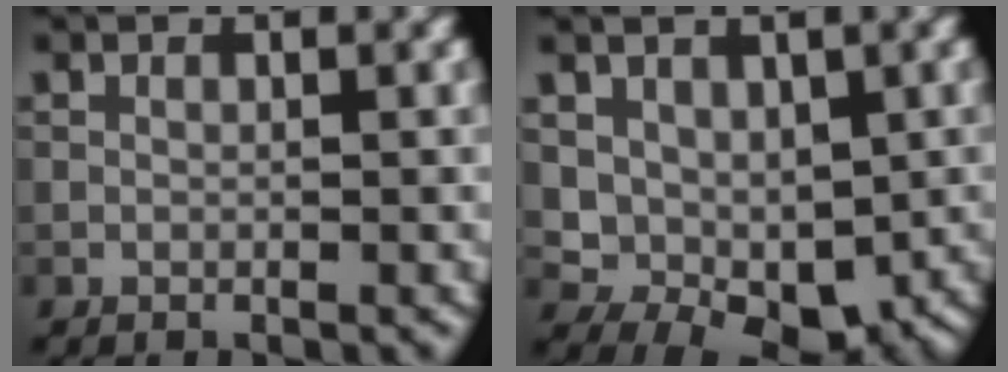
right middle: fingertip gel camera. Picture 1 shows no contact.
{"total": 4.9, "force": [0.5, 3.6, 3.3], "torque": [-0.058, -0.017, 0.017]}